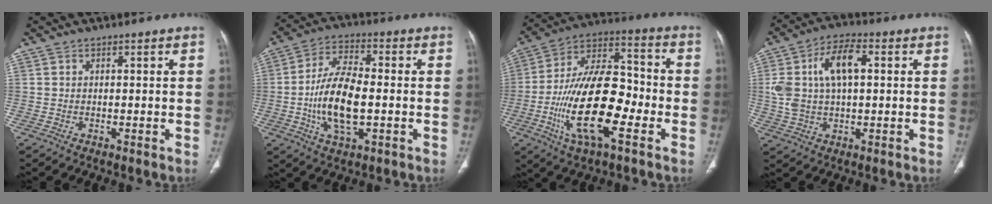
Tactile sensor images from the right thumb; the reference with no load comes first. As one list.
[{"total": 13.3, "force": [-2.0, 5.7, 11.8], "torque": [-0.233, 0.009, -0.038]}, {"total": 21.3, "force": [-6.0, 9.1, 18.3], "torque": [-0.321, 0.032, -0.103]}, {"total": 12.3, "force": [2.4, 6.5, 10.2], "torque": [-0.199, 0.019, 0.044]}]